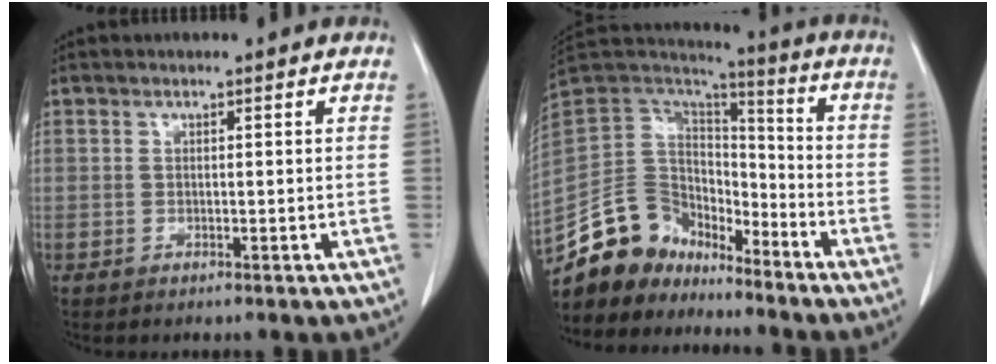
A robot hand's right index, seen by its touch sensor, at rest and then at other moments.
{"total": 13.0, "force": [-10.7, 7.1, 2.3], "torque": [-0.045, 0.072, -0.199]}